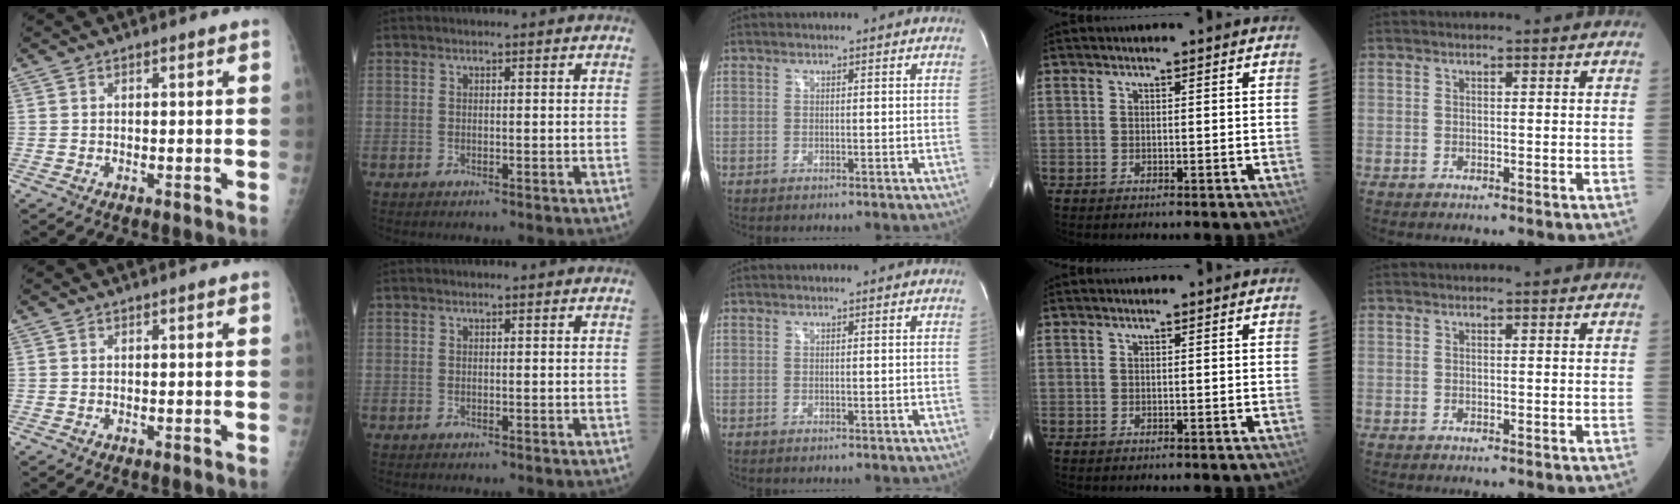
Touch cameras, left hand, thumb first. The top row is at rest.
{}